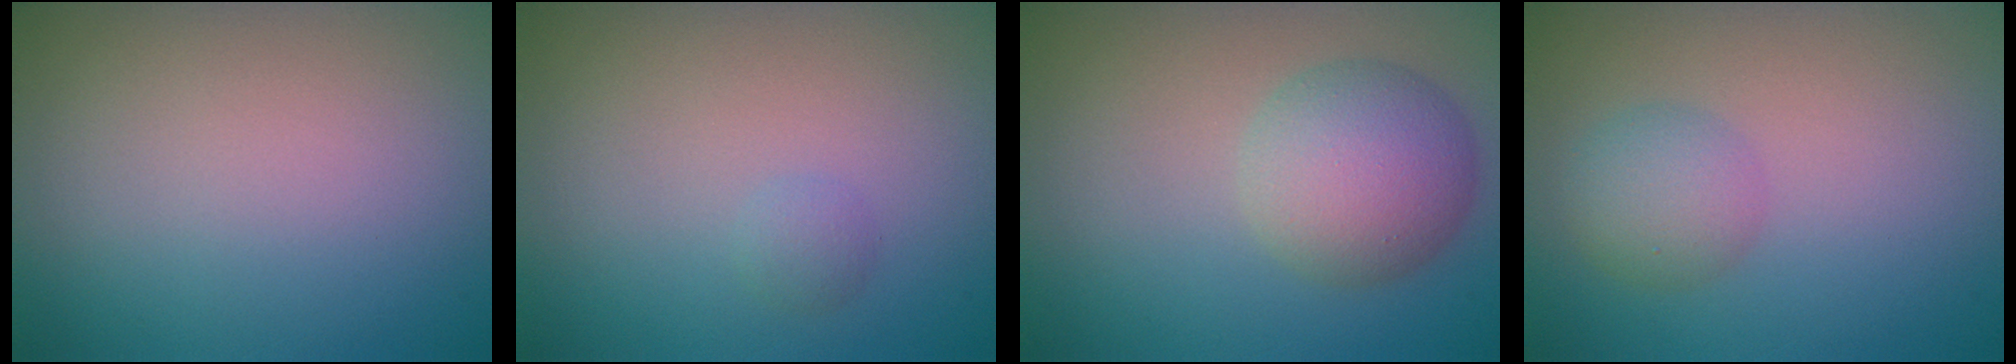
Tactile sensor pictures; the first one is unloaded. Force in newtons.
{"total": 0.8, "press": 0.8, "slide": 0.0}
{"total": 5.3, "press": 5.3, "slide": 0.0}
{"total": 2.6, "press": 2.6, "slide": 0.0}